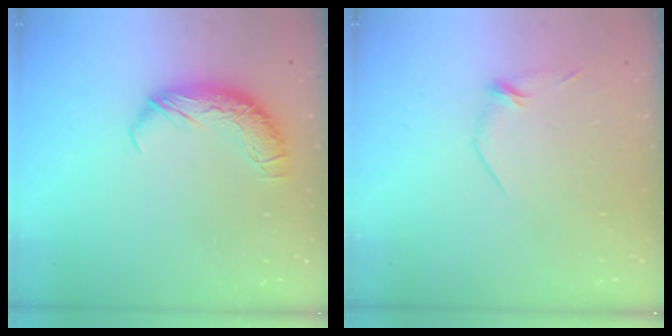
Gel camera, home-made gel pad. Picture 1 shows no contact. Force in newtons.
{"total": 7.0, "press": 6.9, "slide": 0.9}